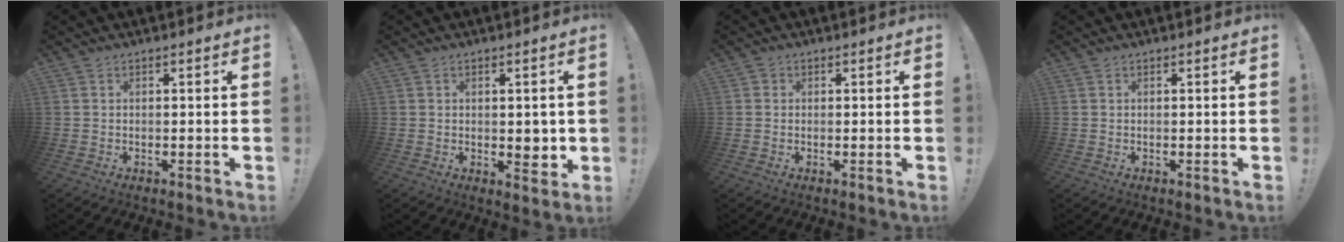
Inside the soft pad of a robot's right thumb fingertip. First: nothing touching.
{"total": 3.7, "force": [0.6, 2.5, 2.6], "torque": [-0.025, -0.003, 0.009]}
{"total": 0.8, "force": [0.2, 0.8, 0.2], "torque": [-0.007, 0.003, 0.005]}
{"total": 0.0}